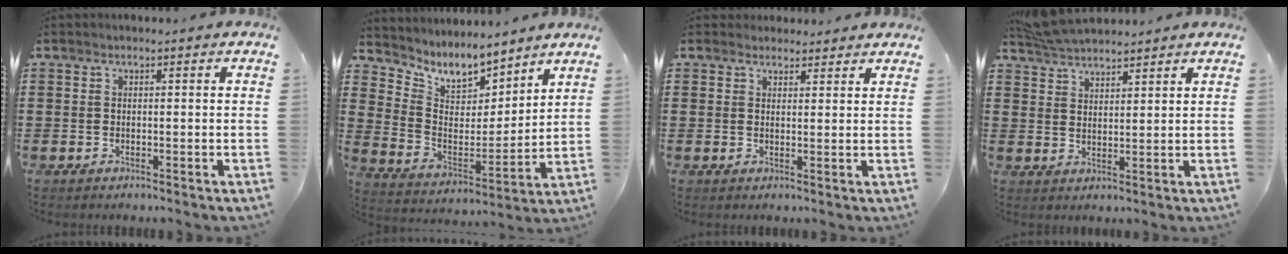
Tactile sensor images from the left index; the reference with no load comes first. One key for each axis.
{"total": 7.4, "fx": 6.9, "fy": 2.5, "fz": 1.2, "tx": -0.058, "ty": -0.052, "tz": 0.123}
{"total": 2.4, "fx": 2.2, "fy": 0.9, "fz": -0.1, "tx": -0.005, "ty": 0.003, "tz": 0.042}
{"total": 5.3, "fx": 5.1, "fy": 1.2, "fz": 0.9, "tx": -0.036, "ty": -0.010, "tz": 0.097}